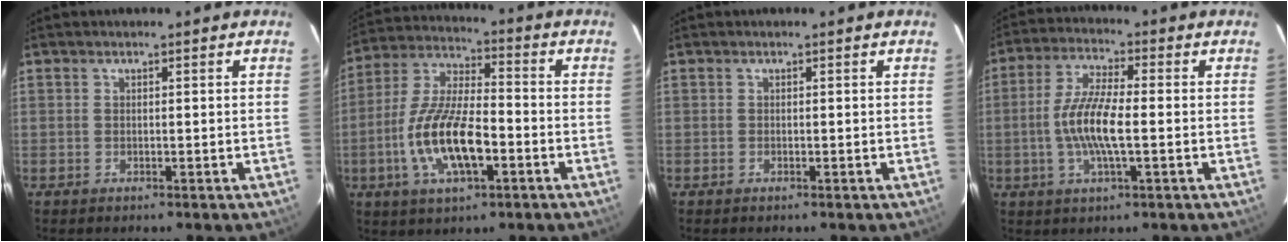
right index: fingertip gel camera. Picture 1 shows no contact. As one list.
[{"total": 15.2, "force": [-4.8, 5.4, 13.3], "torque": [-0.280, -0.006, -0.089]}, {"total": 0.0}, {"total": 9.6, "force": [-1.4, 1.7, 9.3], "torque": [-0.189, 0.000, -0.032]}]